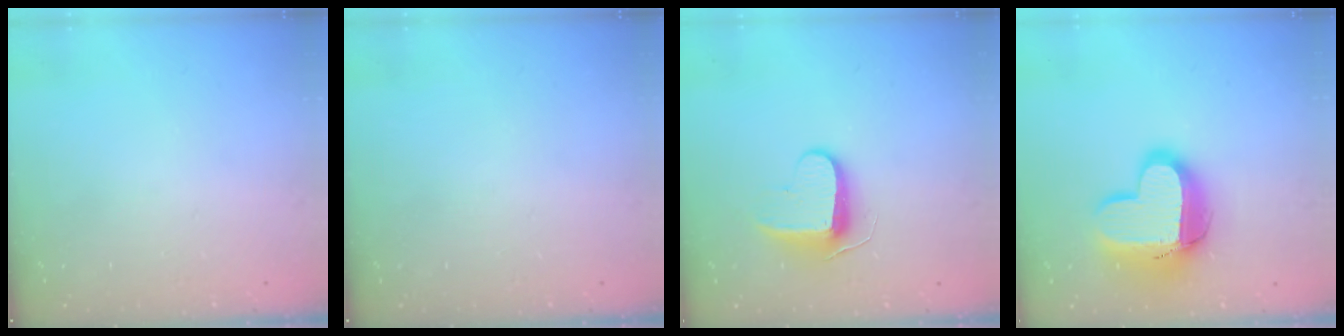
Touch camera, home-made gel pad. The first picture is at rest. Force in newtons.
{"total": 0.0}
{"total": 9.1, "press": 9.1, "slide": 0.8}
{"total": 16.3, "press": 16.2, "slide": 1.4}